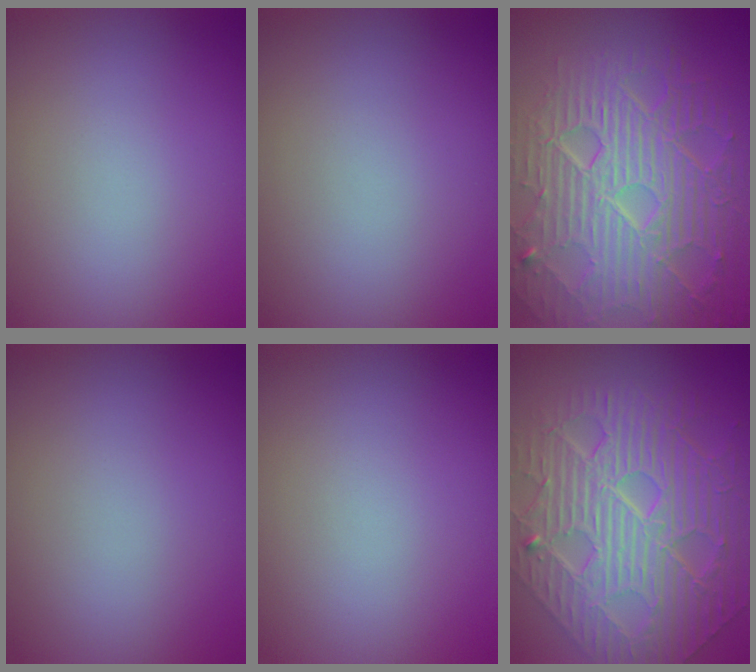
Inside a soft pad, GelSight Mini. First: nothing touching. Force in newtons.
{"total": 0.0}
{"total": 10.9, "press": 6.9, "slide": 8.5}
{"total": 0.0}
{"total": 0.0}
{"total": 10.8, "press": 7.4, "slide": 7.9}